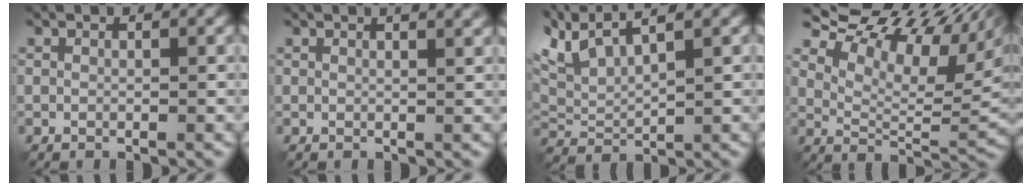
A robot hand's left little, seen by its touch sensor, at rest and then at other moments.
{"total": 3.8, "force": [2.5, 1.7, 2.3], "torque": [-0.006, 0.026, 0.008]}
{"total": 6.1, "force": [4.0, 2.0, 4.2], "torque": [-0.102, 0.020, 0.075]}
{"total": 11.3, "force": [6.4, 4.9, 7.9], "torque": [-0.134, 0.024, 0.110]}